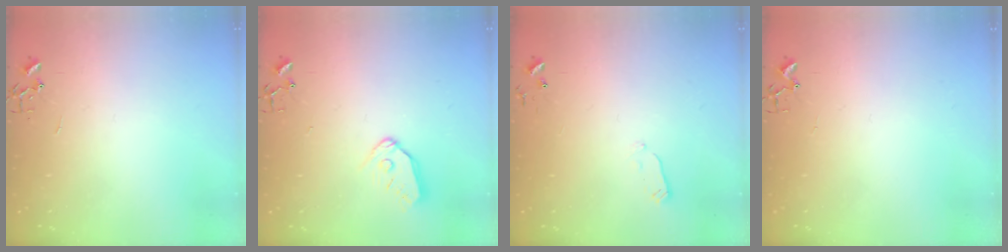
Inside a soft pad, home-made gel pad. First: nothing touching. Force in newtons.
{"total": 9.0, "press": 8.9, "slide": 0.9}
{"total": 2.7, "press": 2.6, "slide": 0.4}
{"total": 3.0, "press": 2.9, "slide": 0.4}